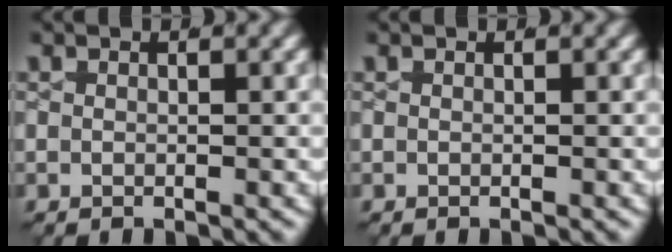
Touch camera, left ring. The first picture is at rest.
{"total": 0.0}